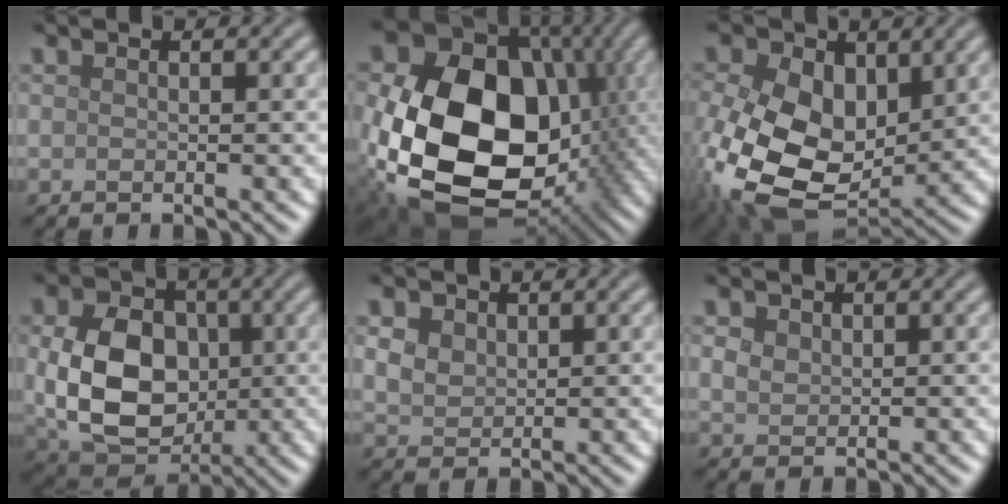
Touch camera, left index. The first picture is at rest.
{"total": 22.1, "force": [-1.1, 16.7, 14.4], "torque": [-0.314, -0.057, 0.002]}
{"total": 14.8, "force": [-0.2, 10.3, 10.7], "torque": [-0.216, -0.016, -0.001]}
{"total": 10.1, "force": [0.1, 7.5, 6.7], "torque": [-0.150, -0.014, 0.008]}
{"total": 4.1, "force": [2.0, 3.0, 2.1], "torque": [-0.057, 0.015, 0.029]}
{"total": 1.4, "force": [0.6, 1.2, 0.6], "torque": [-0.015, 0.001, 0.012]}